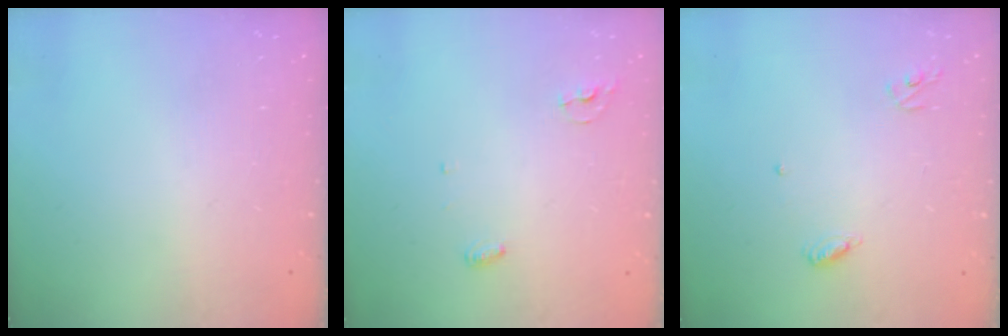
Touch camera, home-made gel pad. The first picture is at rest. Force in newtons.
{"total": 3.8, "press": 3.8, "slide": 0.3}
{"total": 4.9, "press": 4.9, "slide": 0.4}